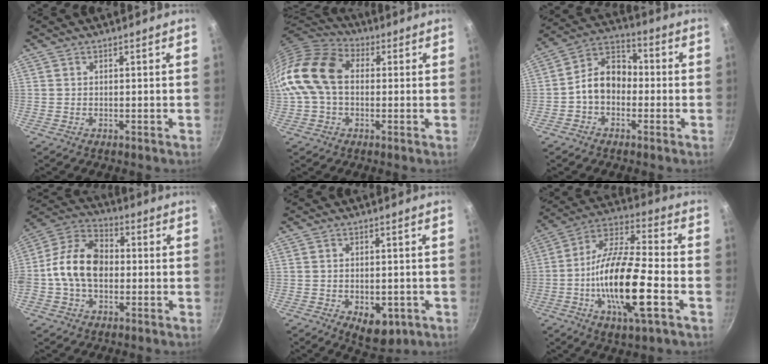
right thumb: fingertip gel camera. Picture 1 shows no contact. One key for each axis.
{"total": 15.9, "fx": 0.4, "fy": 11.4, "fz": 11.1, "tx": -0.200, "ty": 0.036, "tz": -0.010}
{"total": 9.7, "fx": -1.7, "fy": 7.2, "fz": 6.3, "tx": -0.070, "ty": 0.041, "tz": -0.050}
{"total": 14.0, "fx": -0.9, "fy": 9.6, "fz": 10.1, "tx": -0.159, "ty": 0.036, "tz": -0.039}
{"total": 5.1, "fx": -1.4, "fy": 3.1, "fz": 3.8, "tx": -0.041, "ty": -0.003, "tz": -0.012}
{"total": 20.1, "fx": -5.5, "fy": 6.1, "fz": 18.4, "tx": -0.332, "ty": 0.028, "tz": -0.116}